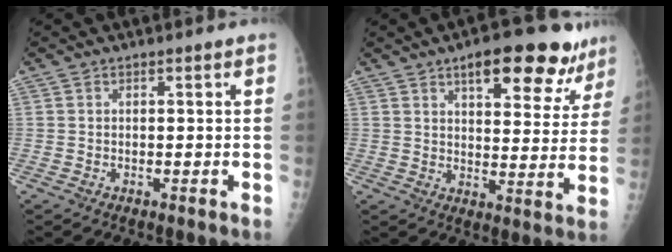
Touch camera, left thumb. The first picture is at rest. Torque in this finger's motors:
{"motor_torque": [1.01, 0.30, 0.94, -0.58, 0.19]}